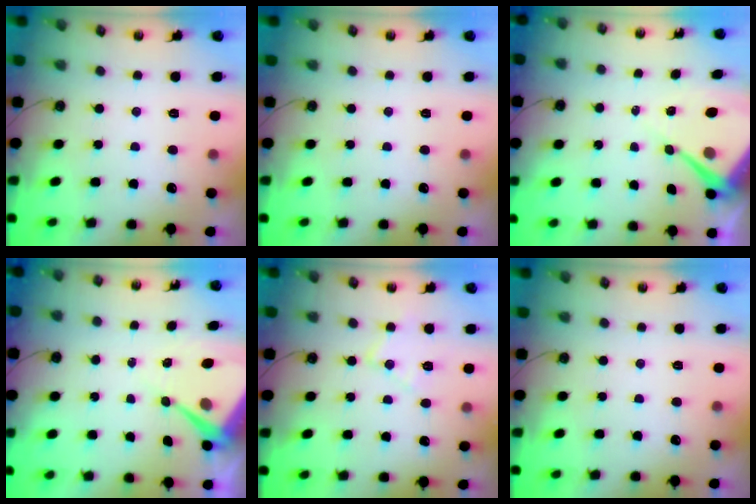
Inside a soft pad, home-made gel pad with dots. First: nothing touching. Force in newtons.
{"total": 0.0}
{"total": 8.3, "press": 8.3, "slide": 0.6}
{"total": 9.1, "press": 9.0, "slide": 1.0}
{"total": 8.8, "press": 8.8, "slide": 0.7}
{"total": 0.0}